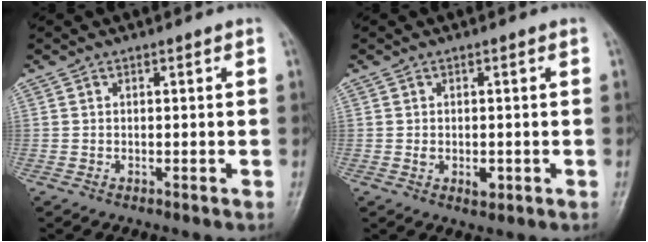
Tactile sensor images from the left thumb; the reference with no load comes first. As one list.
[{"total": 2.6, "force": [-0.6, 1.6, 1.9], "torque": [-0.022, -0.001, -0.005]}]